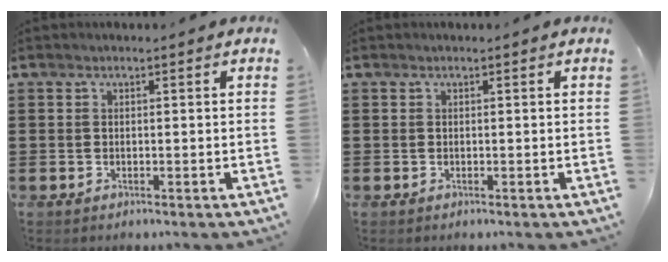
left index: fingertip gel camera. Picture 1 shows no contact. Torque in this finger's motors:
{"motor_torque": [0.00, 0.00, 0.00, 0.00]}